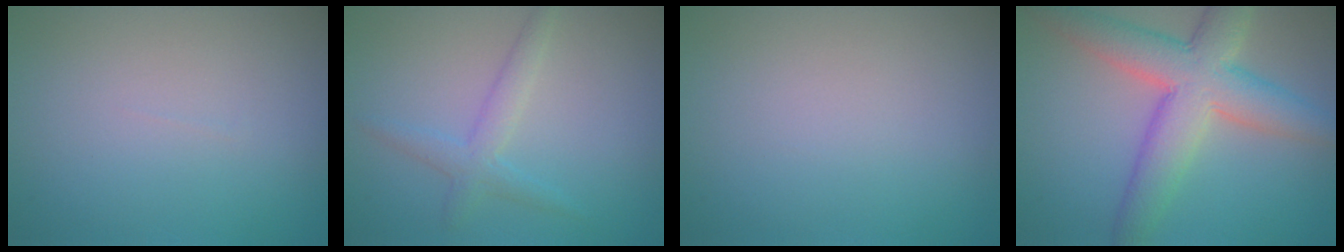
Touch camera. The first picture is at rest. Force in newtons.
{"total": 2.2, "press": 2.2, "slide": 0.1}
{"total": 0.0}
{"total": 7.8, "press": 7.8, "slide": 0.3}